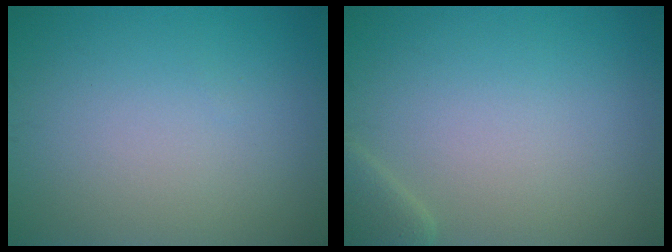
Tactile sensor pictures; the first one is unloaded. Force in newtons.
{"total": 1.9, "press": 1.9, "slide": 0.2}